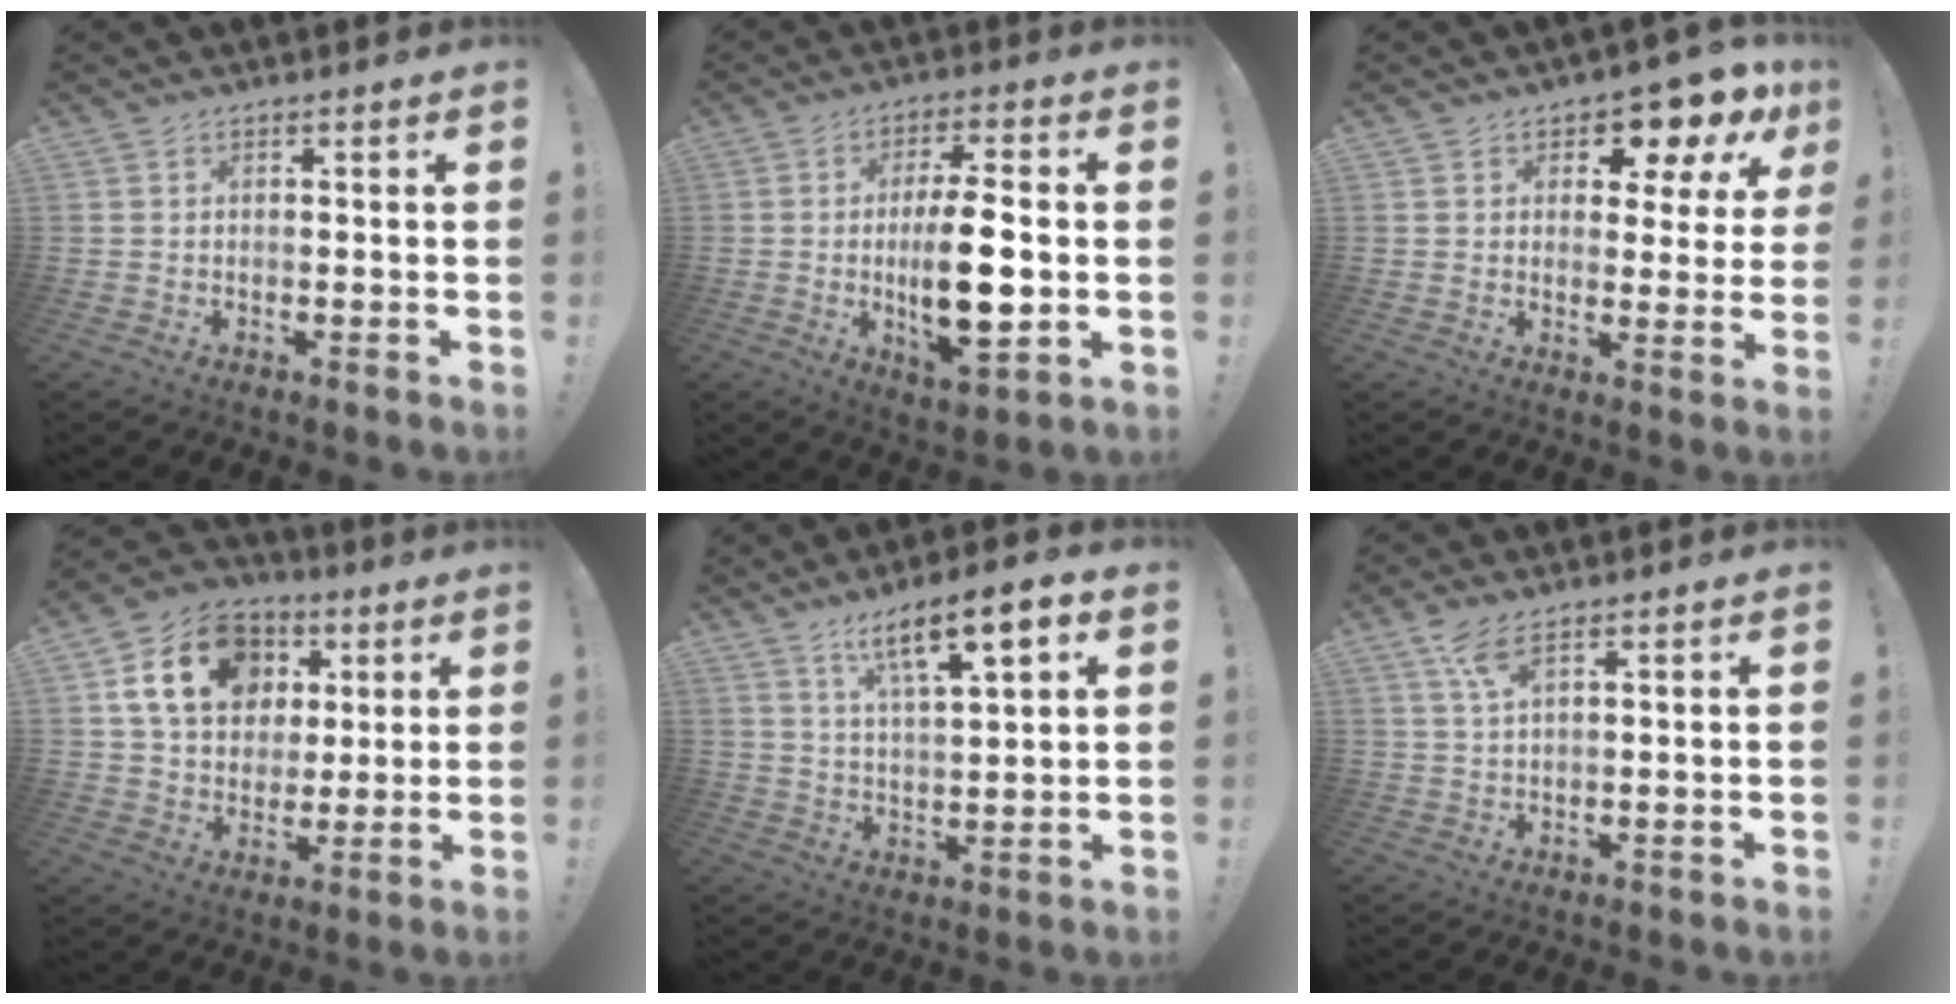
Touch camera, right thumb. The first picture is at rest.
{"total": 15.5, "force": [-1.3, 4.8, 14.6], "torque": [-0.257, -0.006, -0.025]}
{"total": 8.7, "force": [6.4, 4.1, 4.2], "torque": [-0.050, -0.061, 0.109]}
{"total": 17.8, "force": [6.1, 13.5, 10.0], "torque": [-0.147, -0.008, 0.122]}
{"total": 12.1, "force": [6.8, 2.7, 9.6], "torque": [-0.148, -0.031, 0.104]}
{"total": 5.0, "force": [3.0, 1.4, 3.8], "torque": [-0.081, -0.007, 0.055]}